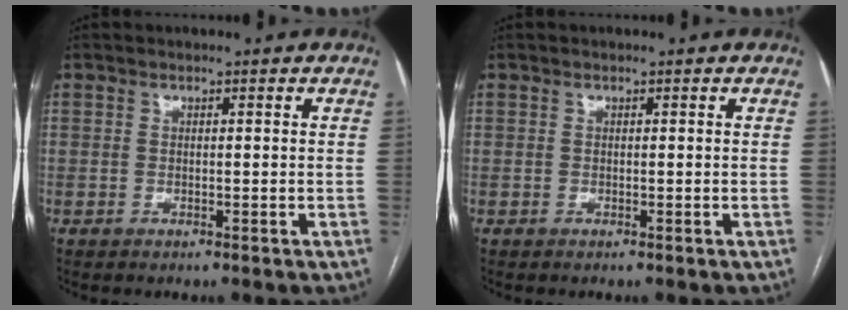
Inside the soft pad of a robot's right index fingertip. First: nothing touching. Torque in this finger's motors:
{"motor_torque": [0.07, 0.03, 0.02, 0.01]}